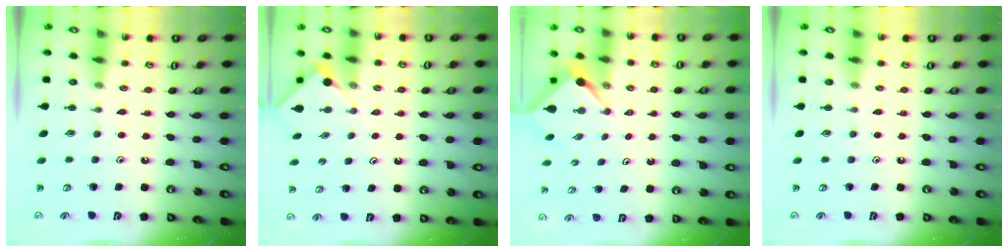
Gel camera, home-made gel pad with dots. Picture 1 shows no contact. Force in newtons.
{"total": 3.0, "press": 3.0, "slide": 0.4}
{"total": 2.5, "press": 2.5, "slide": 0.2}
{"total": 0.0}